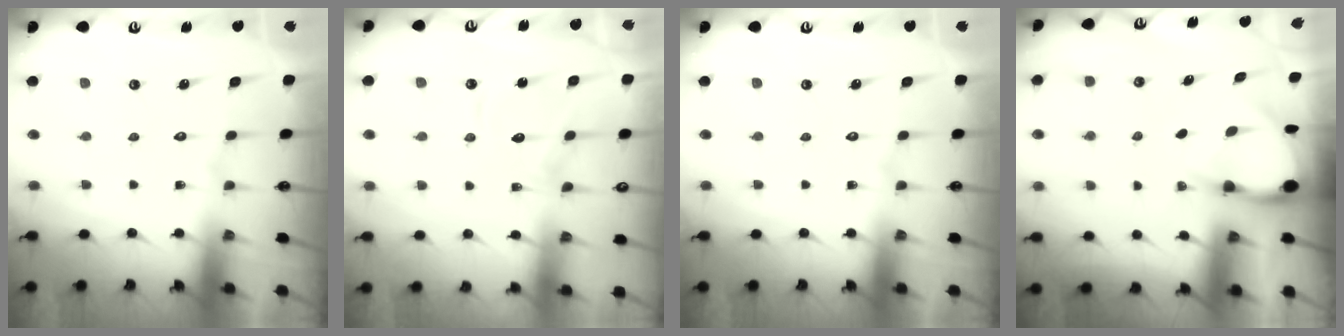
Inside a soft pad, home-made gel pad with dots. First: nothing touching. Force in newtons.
{"total": 7.8, "press": 7.8, "slide": 0.6}
{"total": 0.0}
{"total": 3.6, "press": 3.6, "slide": 0.3}